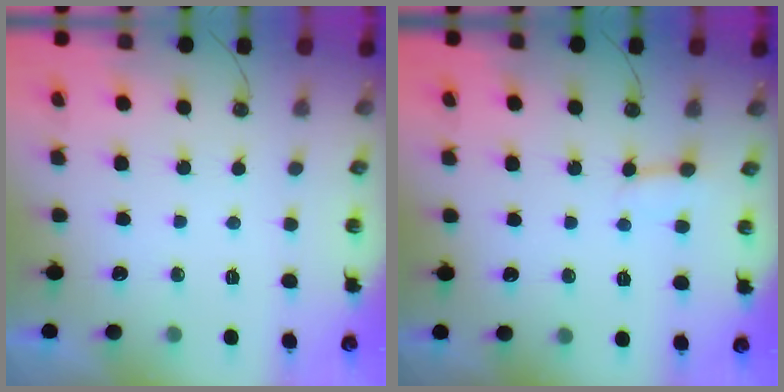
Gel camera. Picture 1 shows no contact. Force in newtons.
{"total": 2.7, "press": 2.7, "slide": 0.3}